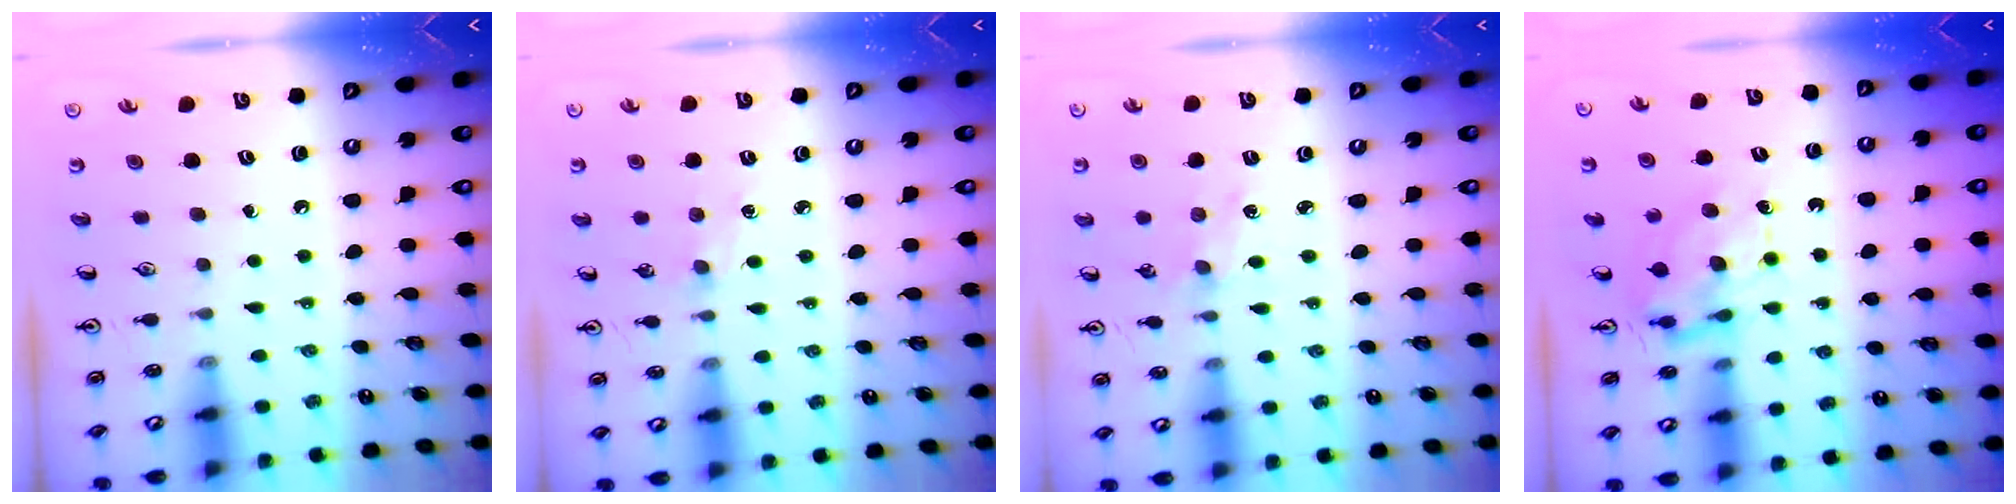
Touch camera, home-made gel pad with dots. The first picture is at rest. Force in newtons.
{"total": 2.8, "press": 2.8, "slide": 0.4}
{"total": 1.1, "press": 1.1, "slide": 0.2}
{"total": 6.5, "press": 6.5, "slide": 0.7}